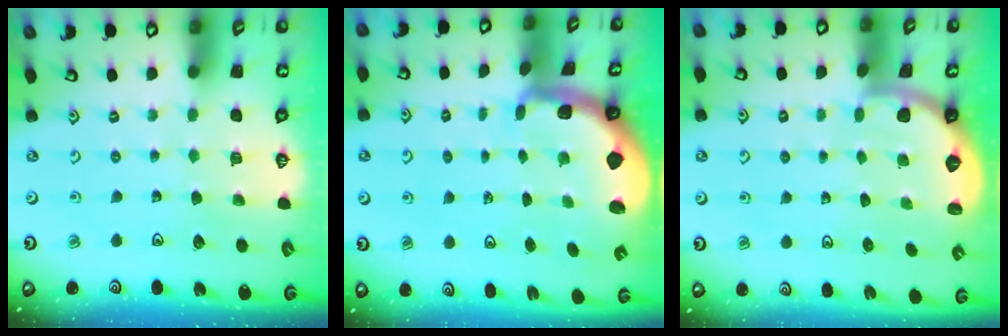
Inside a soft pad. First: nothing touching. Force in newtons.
{"total": 1.7, "press": 1.7, "slide": 0.4}
{"total": 1.6, "press": 1.6, "slide": 0.1}